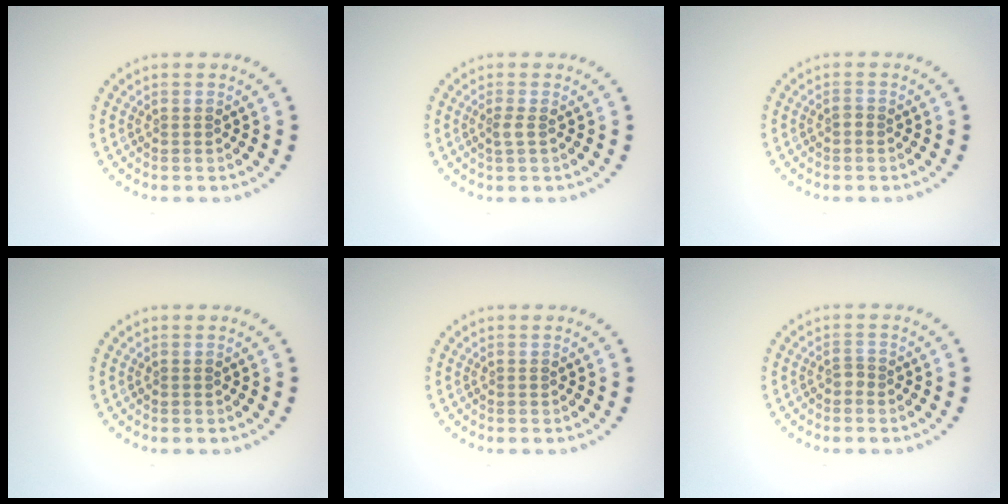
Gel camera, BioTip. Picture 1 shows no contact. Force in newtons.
{"total": 1.1, "press": 0.8, "slide": 0.7}
{"total": 0.5, "press": 0.4, "slide": 0.4}
{"total": 0.0}
{"total": 0.0}
{"total": 0.9, "press": 0.5, "slide": 0.7}